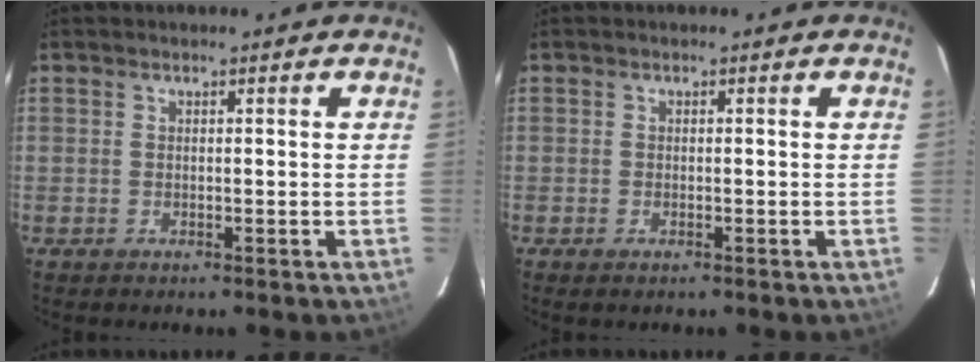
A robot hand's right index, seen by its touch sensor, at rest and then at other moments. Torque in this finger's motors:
{"motor_torque": [-0.07, -0.04, -0.07, 0.02]}